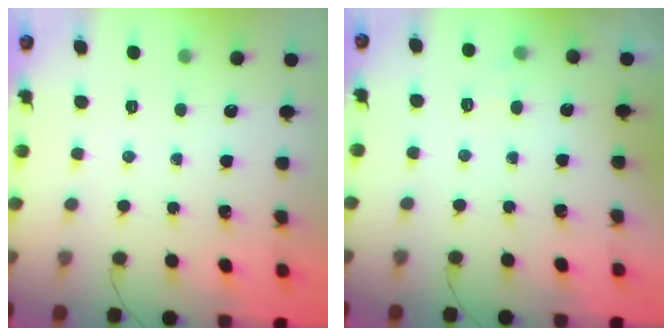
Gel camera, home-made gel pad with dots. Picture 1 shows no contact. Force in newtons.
{"total": 3.6, "press": 3.0, "slide": 2.0}